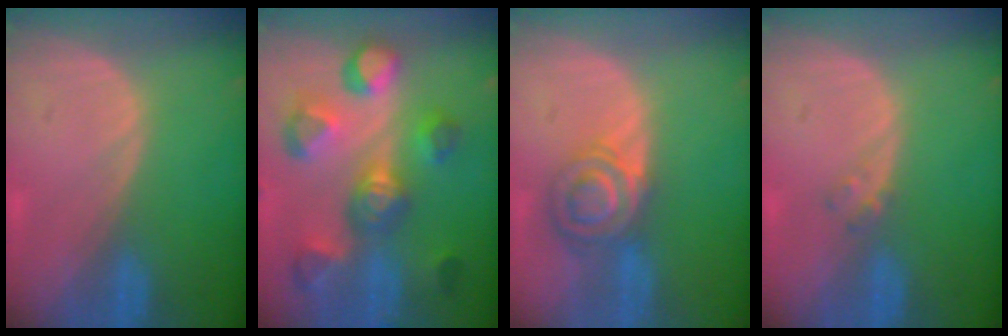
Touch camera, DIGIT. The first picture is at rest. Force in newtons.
{"total": 10.5, "press": 9.8, "slide": 3.8}
{"total": 7.2, "press": 6.0, "slide": 3.9}
{"total": 1.2, "press": 1.2, "slide": 0.2}